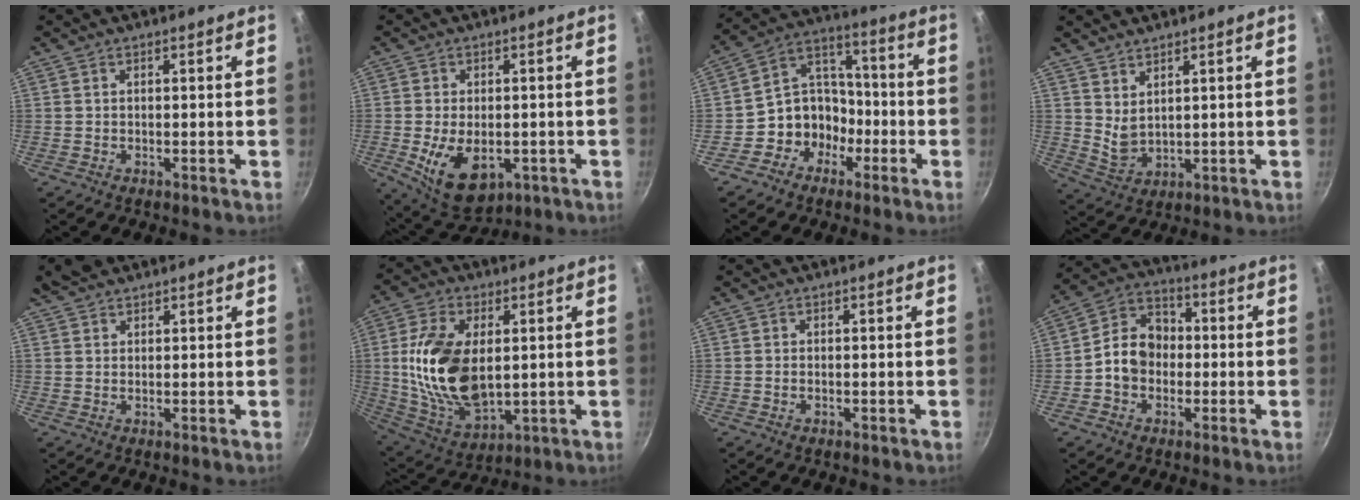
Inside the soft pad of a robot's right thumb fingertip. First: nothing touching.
{"total": 11.5, "force": [-2.7, 7.1, 8.7], "torque": [-0.128, -0.007, -0.025]}
{"total": 10.9, "force": [-4.4, 9.2, 3.9], "torque": [-0.008, 0.069, -0.085]}
{"total": 4.7, "force": [3.0, 2.4, 2.7], "torque": [-0.045, -0.031, 0.066]}
{"total": 3.6, "force": [2.9, 1.7, 1.2], "torque": [-0.013, 0.000, 0.050]}
{"total": 18.7, "force": [1.9, 10.9, 15.1], "torque": [-0.276, -0.012, 0.048]}
{"total": 0.5, "force": [-0.2, 0.3, 0.4], "torque": [-0.007, 0.002, -0.003]}
{"total": 10.1, "force": [-1.2, 8.2, 5.8], "torque": [-0.061, 0.032, -0.038]}